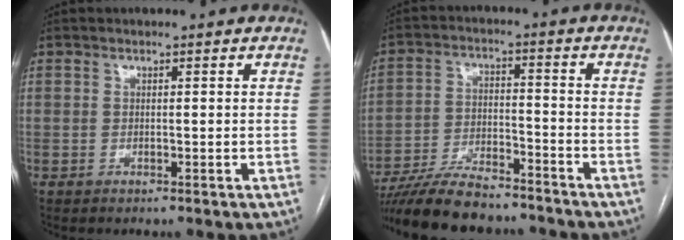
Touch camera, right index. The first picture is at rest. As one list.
[{"total": 13.8, "force": [-12.2, 2.6, 6.0], "torque": [-0.108, -0.006, -0.202]}]